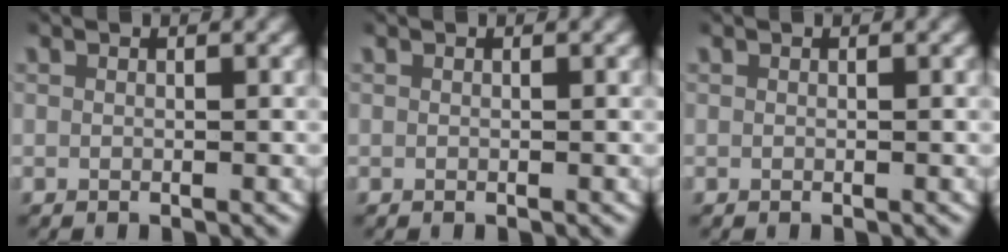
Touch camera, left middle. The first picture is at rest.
{"total": 0.0}
{"total": 0.0}